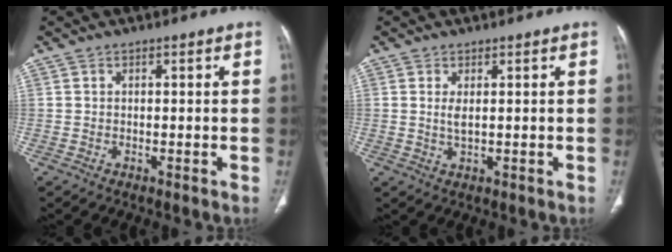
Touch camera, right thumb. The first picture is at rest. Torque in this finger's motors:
{"motor_torque": [-0.25, 0.16, -0.04, 0.59, -0.05]}